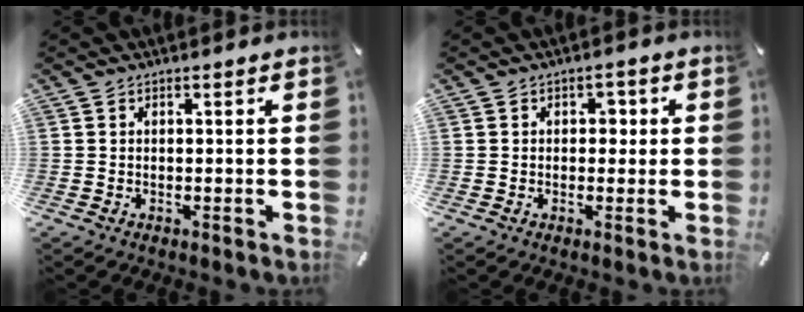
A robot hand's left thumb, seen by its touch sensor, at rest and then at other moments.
{"total": 2.5, "force": [0.0, 1.9, 1.6], "torque": [-0.009, 0.000, -0.011]}